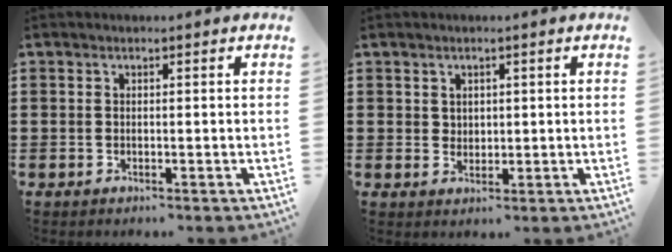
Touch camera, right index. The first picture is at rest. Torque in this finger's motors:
{"motor_torque": [-0.13, 0.81, -0.03, -0.01]}